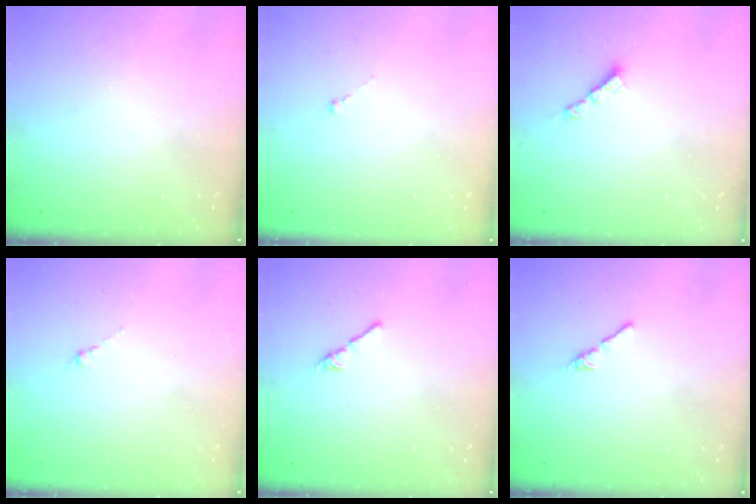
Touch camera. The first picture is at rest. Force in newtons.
{"total": 0.0}
{"total": 2.4, "press": 2.4, "slide": 0.3}
{"total": 0.5, "press": 0.3, "slide": 0.4}
{"total": 2.7, "press": 2.6, "slide": 0.8}
{"total": 2.7, "press": 2.7, "slide": 0.7}